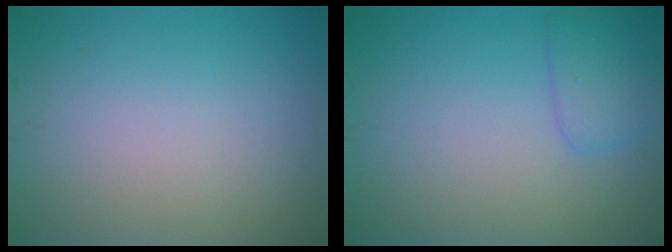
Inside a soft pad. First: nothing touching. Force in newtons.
{"total": 2.2, "press": 2.2, "slide": 0.2}